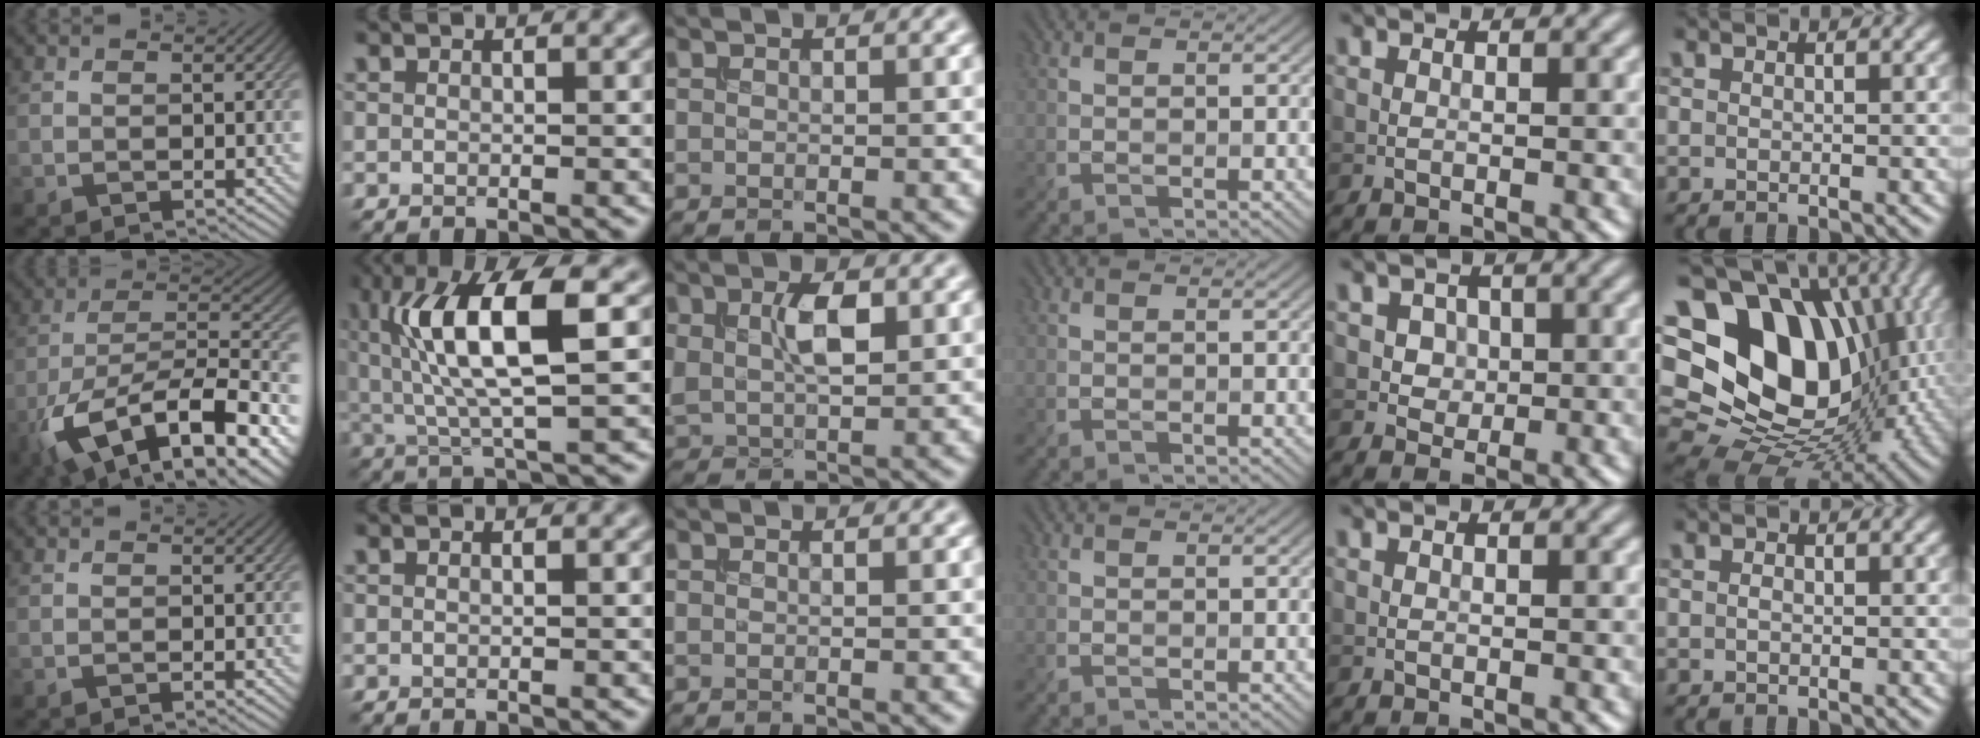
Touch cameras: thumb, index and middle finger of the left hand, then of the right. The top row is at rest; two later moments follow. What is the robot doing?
{"motion": "insert", "object": "drawer"}